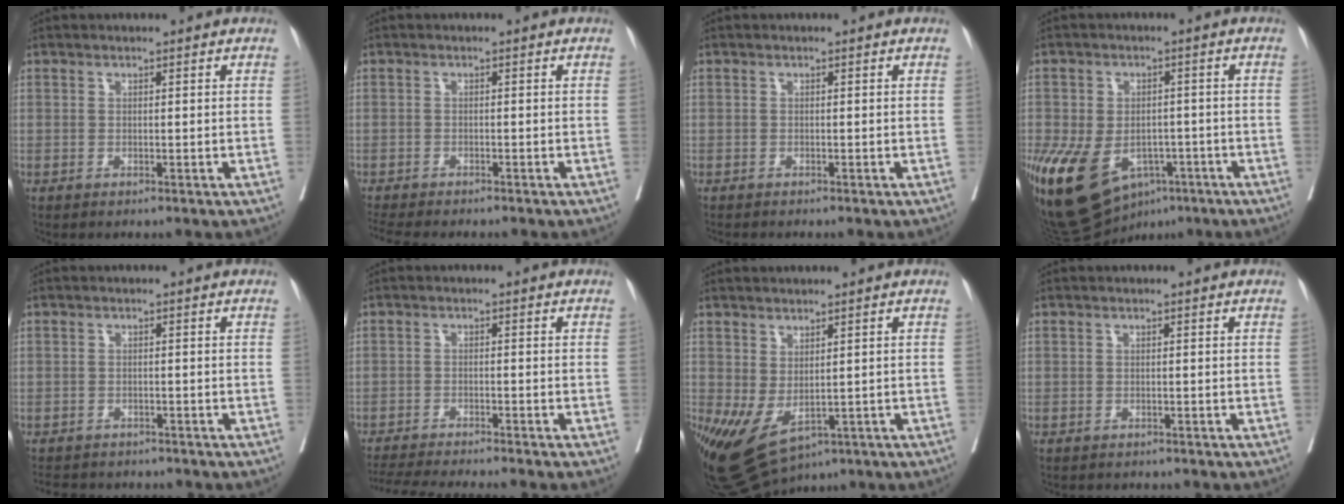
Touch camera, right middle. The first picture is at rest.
{"total": 7.7, "force": [-6.8, 0.9, 3.5], "torque": [-0.049, -0.009, -0.101]}
{"total": 1.8, "force": [-1.7, 0.0, 0.7], "torque": [-0.009, -0.002, -0.020]}
{"total": 17.1, "force": [-8.2, 11.0, 10.3], "torque": [-0.225, -0.012, -0.117]}
{"total": 8.0, "force": [-7.3, 2.6, 2.0], "torque": [-0.032, -0.004, -0.095]}
{"total": 11.5, "force": [-10.4, -1.0, 4.7], "torque": [-0.053, -0.022, -0.160]}
{"total": 7.6, "force": [-2.7, 3.5, 6.2], "torque": [-0.109, -0.011, -0.024]}
{"total": 4.2, "force": [-3.9, 1.0, 1.2], "torque": [-0.015, -0.004, -0.045]}